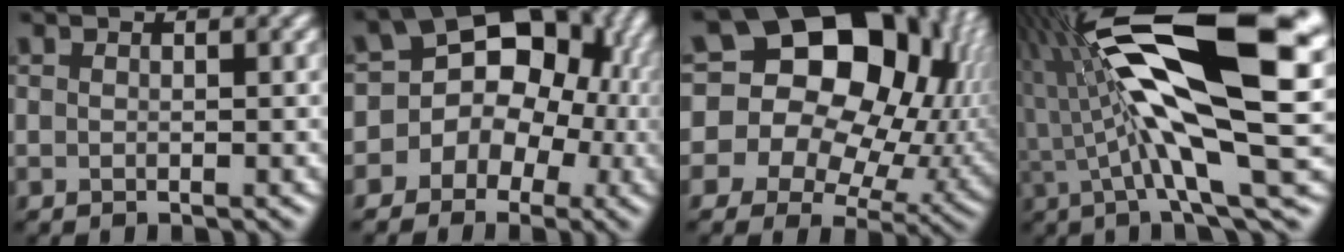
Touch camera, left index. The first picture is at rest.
{"total": 11.6, "force": [-0.9, 10.1, 5.7], "torque": [-0.053, 0.051, -0.054]}
{"total": 19.4, "force": [4.3, 15.2, 11.3], "torque": [-0.173, 0.041, 0.062]}
{"total": 15.9, "force": [1.5, 4.4, 15.2], "torque": [-0.273, 0.012, 0.027]}